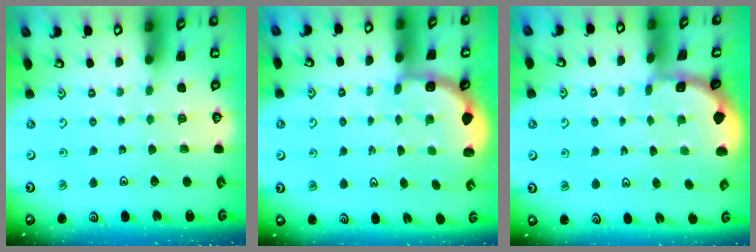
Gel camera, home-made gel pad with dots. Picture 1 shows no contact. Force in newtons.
{"total": 2.7, "press": 2.4, "slide": 1.4}
{"total": 1.3, "press": 1.2, "slide": 0.1}